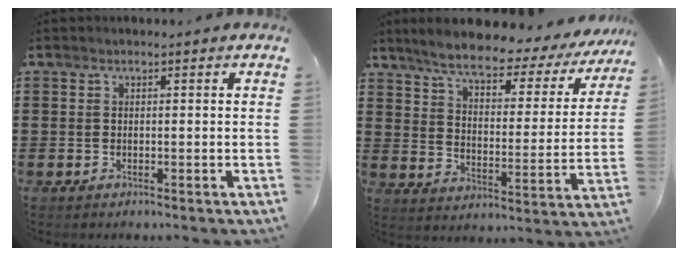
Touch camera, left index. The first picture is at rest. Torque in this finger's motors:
{"motor_torque": [2.14, 0.00, 1.05, 0.21]}